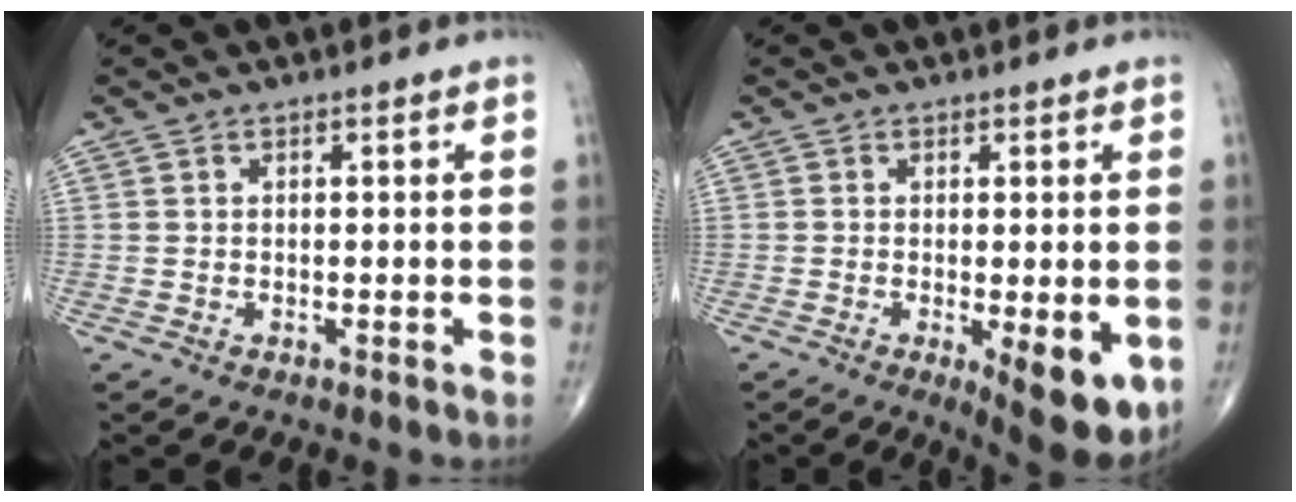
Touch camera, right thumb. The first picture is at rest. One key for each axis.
{"total": 9.7, "fx": -2.7, "fy": 3.0, "fz": 8.8, "tx": -0.119, "ty": -0.022, "tz": -0.033}